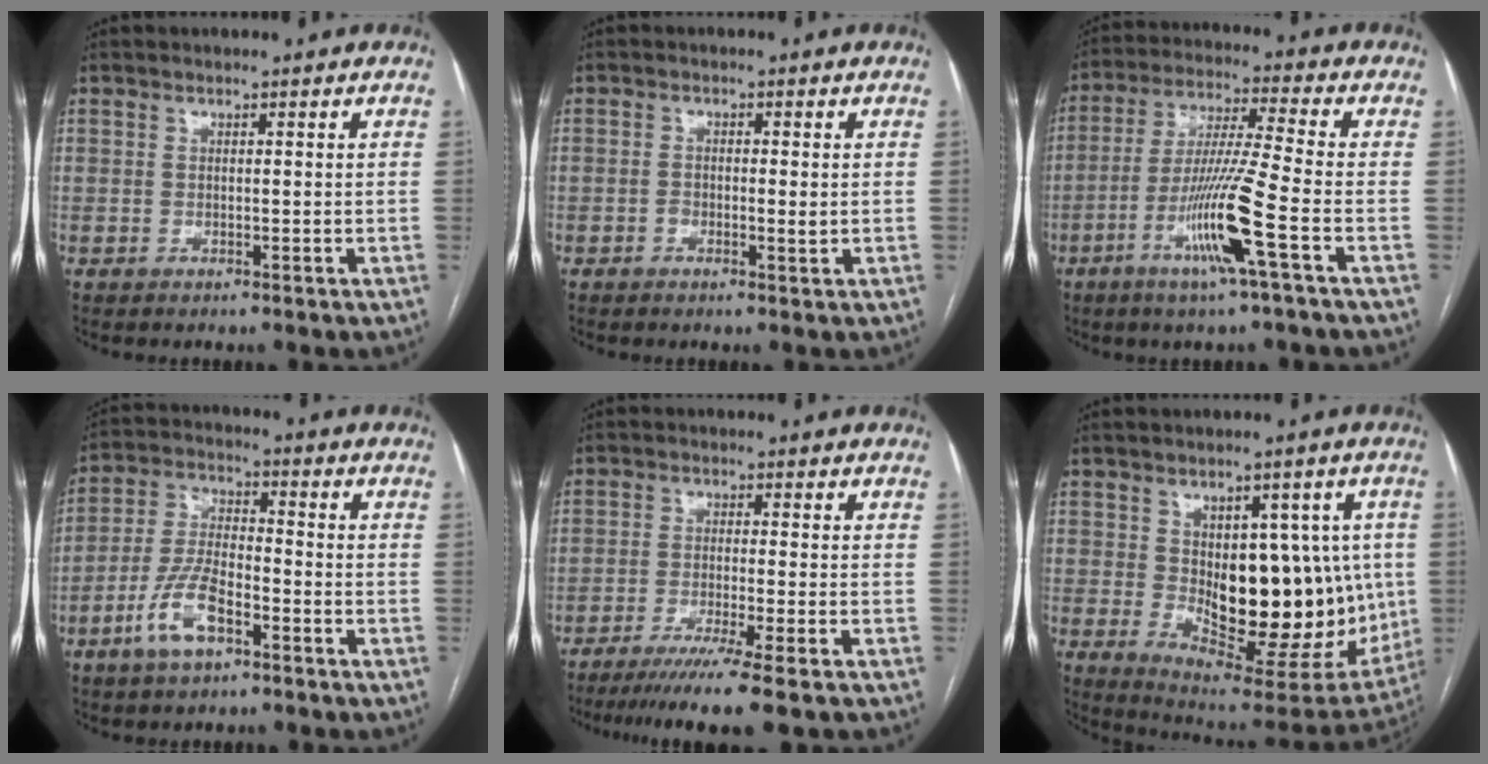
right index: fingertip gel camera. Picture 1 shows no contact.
{"total": 2.2, "force": [-0.4, 0.9, 1.9], "torque": [-0.031, 0.001, -0.005]}
{"total": 12.3, "force": [-5.0, -1.2, 11.2], "torque": [-0.221, -0.014, -0.099]}
{"total": 9.3, "force": [-4.7, 3.6, 7.1], "torque": [-0.161, 0.003, -0.088]}
{"total": 10.2, "force": [-7.7, -1.5, 6.4], "torque": [-0.085, -0.029, -0.119]}
{"total": 21.9, "force": [-0.5, 10.3, 19.3], "torque": [-0.256, -0.006, 0.023]}